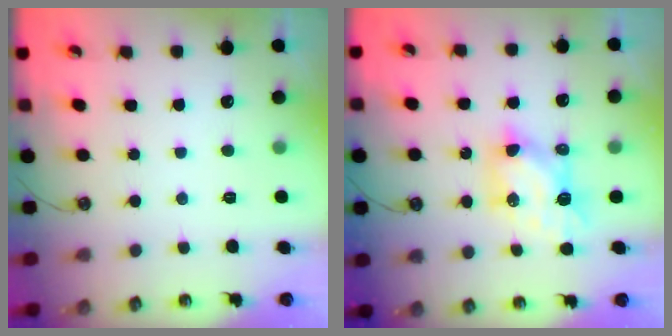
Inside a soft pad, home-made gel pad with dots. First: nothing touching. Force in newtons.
{"total": 7.1, "press": 7.1, "slide": 0.8}